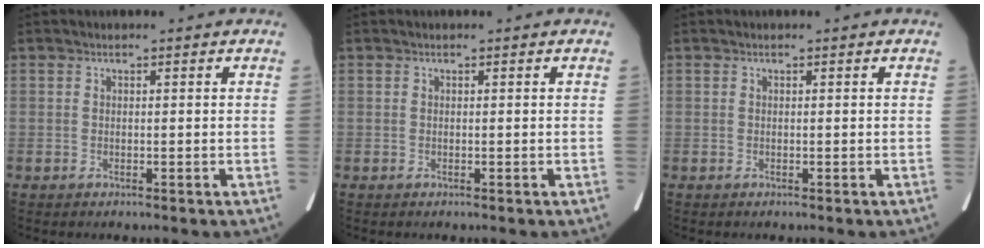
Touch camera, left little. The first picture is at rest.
{"total": 0.0}
{"total": 0.0}